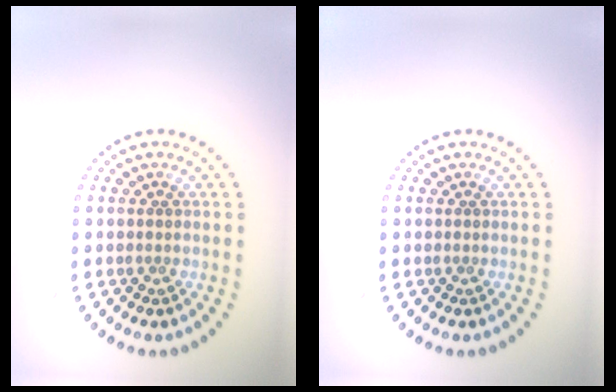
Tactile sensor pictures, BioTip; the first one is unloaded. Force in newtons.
{"total": 0.0}